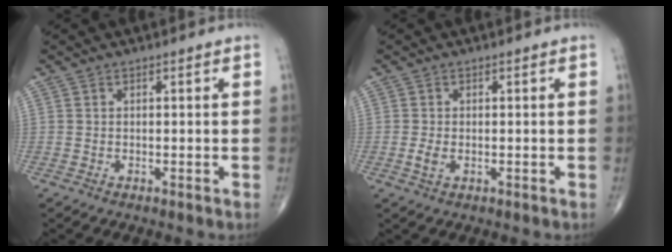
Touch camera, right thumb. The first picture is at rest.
{"total": 1.8, "force": [-0.3, 1.0, 1.5], "torque": [-0.033, -0.003, -0.007]}